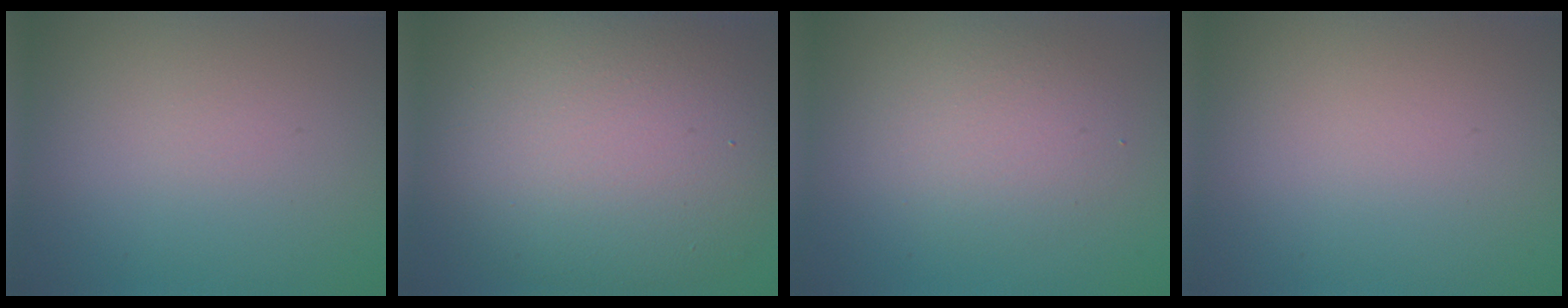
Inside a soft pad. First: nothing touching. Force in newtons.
{"total": 12.4, "press": 12.4, "slide": 0.7}
{"total": 3.0, "press": 3.0, "slide": 0.2}
{"total": 0.0}